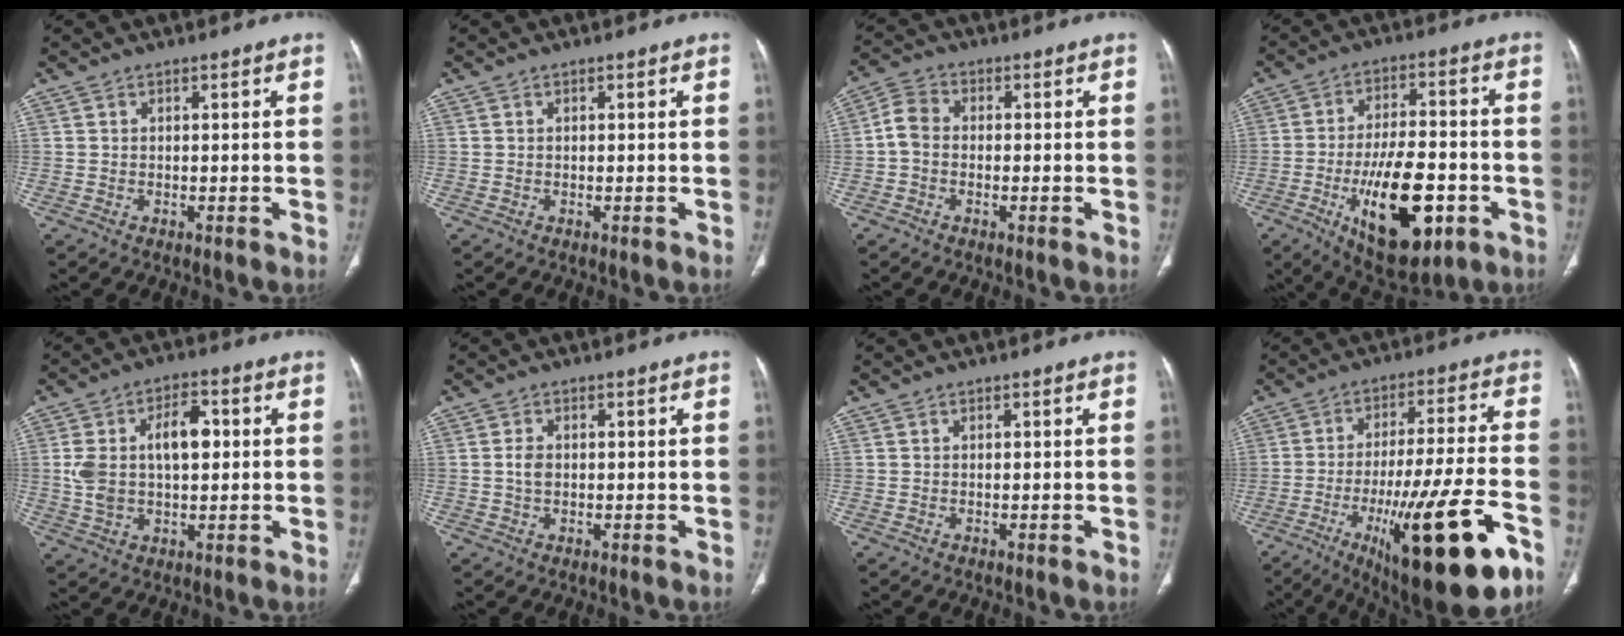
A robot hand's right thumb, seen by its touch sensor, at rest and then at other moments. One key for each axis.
{"total": 0.0}
{"total": 4.7, "fx": -0.7, "fy": 3.5, "fz": 3.0, "tx": -0.053, "ty": 0.015, "tz": -0.025}
{"total": 19.3, "fx": -6.7, "fy": 8.7, "fz": 15.9, "tx": -0.239, "ty": 0.020, "tz": -0.090}
{"total": 11.6, "fx": 1.4, "fy": 6.6, "fz": 9.5, "tx": -0.168, "ty": 0.020, "tz": 0.029}
{"total": 2.2, "fx": 0.0, "fy": 1.5, "fz": 1.6, "tx": -0.028, "ty": 0.003, "tz": -0.003}
{"total": 0.0}
{"total": 24.5, "fx": -11.1, "fy": 5.0, "fz": 21.3, "tx": -0.312, "ty": 0.028, "tz": -0.163}